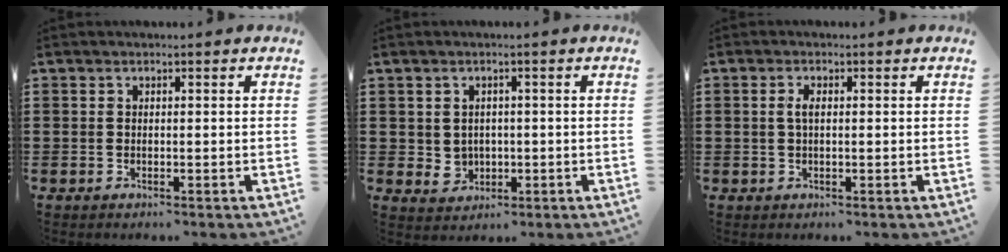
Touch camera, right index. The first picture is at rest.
{"total": 2.4, "force": [0.3, 2.2, 0.7], "torque": [-0.024, 0.008, 0.004]}
{"total": 1.9, "force": [0.2, 0.7, 1.8], "torque": [-0.035, 0.005, 0.001]}